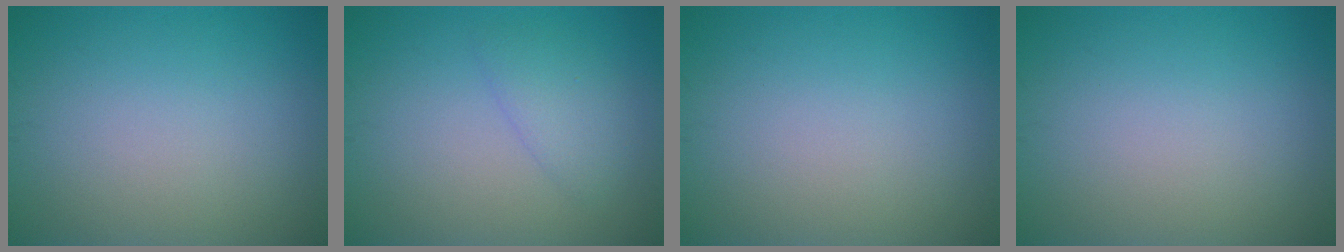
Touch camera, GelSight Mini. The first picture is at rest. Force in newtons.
{"total": 2.0, "press": 2.0, "slide": 0.2}
{"total": 0.0}
{"total": 0.0}